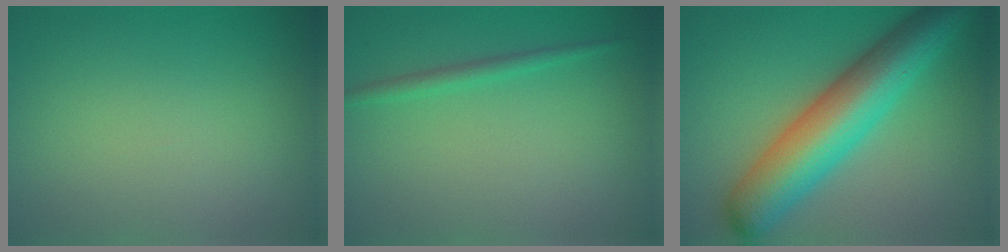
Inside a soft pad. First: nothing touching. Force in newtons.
{"total": 1.4, "press": 1.4, "slide": 0.1}
{"total": 10.0, "press": 10.0, "slide": 0.3}